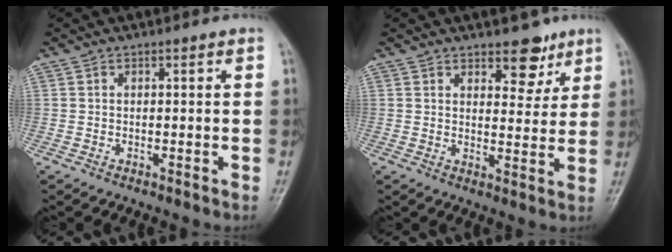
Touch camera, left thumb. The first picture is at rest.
{"total": 6.4, "force": [4.3, 3.3, 3.3], "torque": [-0.013, -0.027, 0.061]}